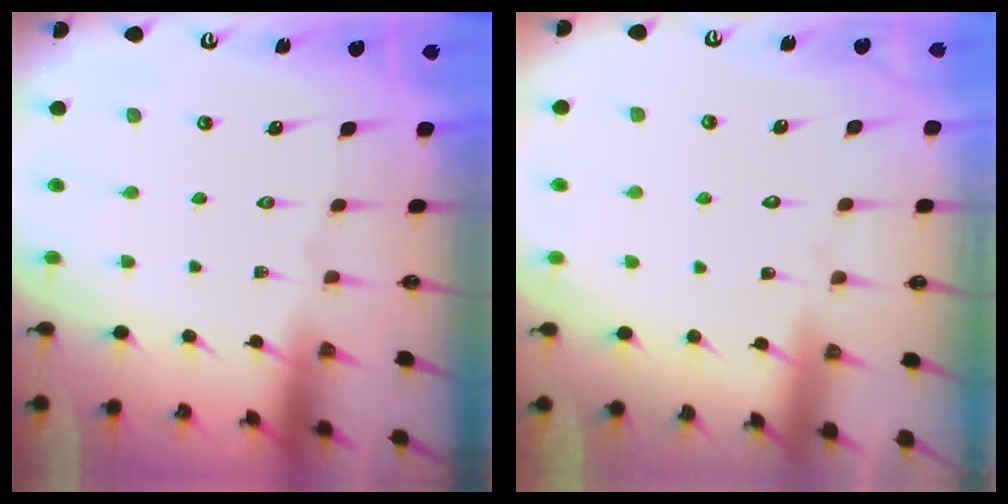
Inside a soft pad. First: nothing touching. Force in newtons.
{"total": 4.8, "press": 4.8, "slide": 0.4}